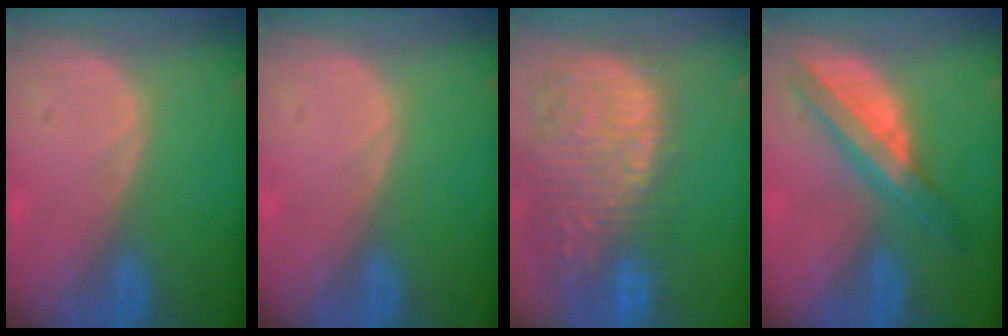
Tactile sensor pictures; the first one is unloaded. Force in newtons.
{"total": 0.0}
{"total": 15.6, "press": 12.7, "slide": 9.0}
{"total": 6.9, "press": 6.9, "slide": 0.2}